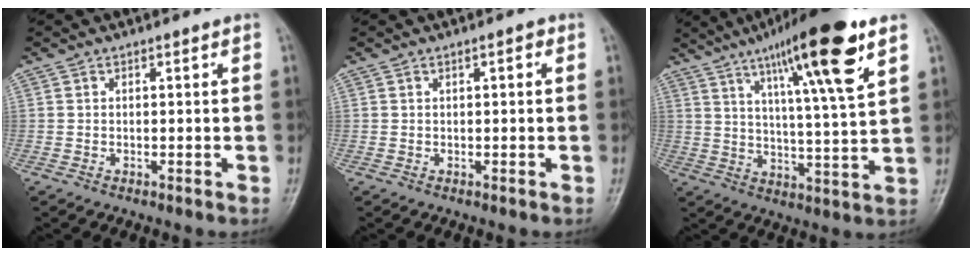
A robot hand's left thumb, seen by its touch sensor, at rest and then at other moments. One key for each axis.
{"total": 1.2, "fx": 0.4, "fy": 0.5, "fz": 1.1, "tx": -0.014, "ty": 0.003, "tz": 0.004}
{"total": 18.1, "fx": 10.0, "fy": 2.2, "fz": 15.0, "tx": -0.232, "ty": -0.036, "tz": 0.159}